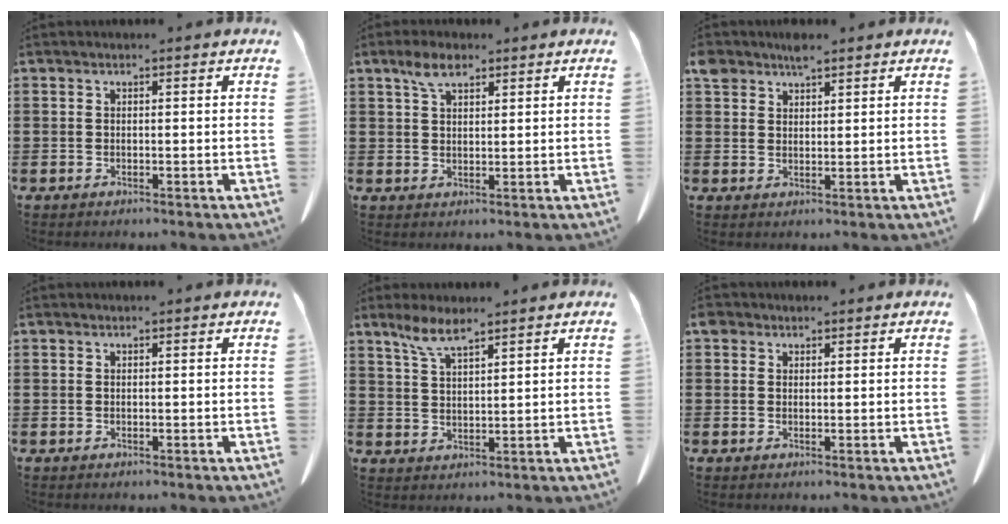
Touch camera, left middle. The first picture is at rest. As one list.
[{"total": 4.3, "force": [2.7, 1.6, 2.9], "torque": [-0.063, 0.004, 0.050]}, {"total": 3.3, "force": [2.8, 1.4, 1.3], "torque": [-0.026, -0.002, 0.053]}, {"total": 0.0}, {"total": 5.1, "force": [3.7, 0.7, 3.4], "torque": [-0.076, -0.003, 0.067]}, {"total": 1.4, "force": [1.0, 0.9, 0.4], "torque": [-0.014, 0.002, 0.021]}]